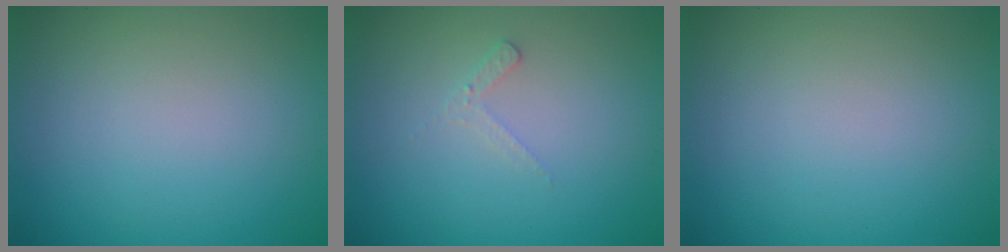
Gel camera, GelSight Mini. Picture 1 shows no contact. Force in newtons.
{"total": 1.2, "press": 1.1, "slide": 0.3}
{"total": 0.0}